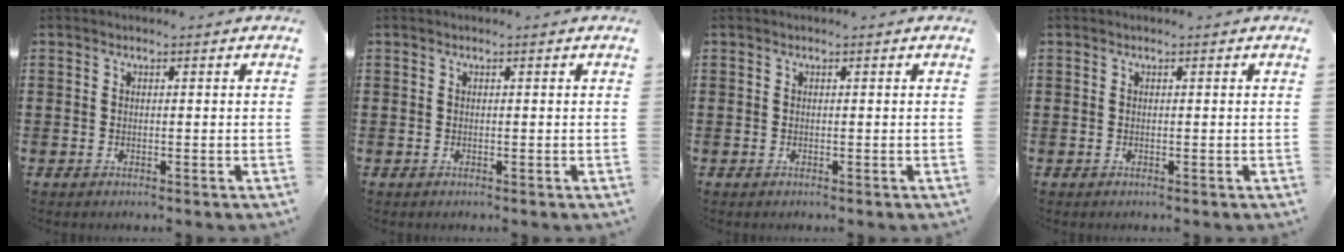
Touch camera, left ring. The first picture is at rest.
{"total": 0.0}
{"total": 0.0}
{"total": 0.0}